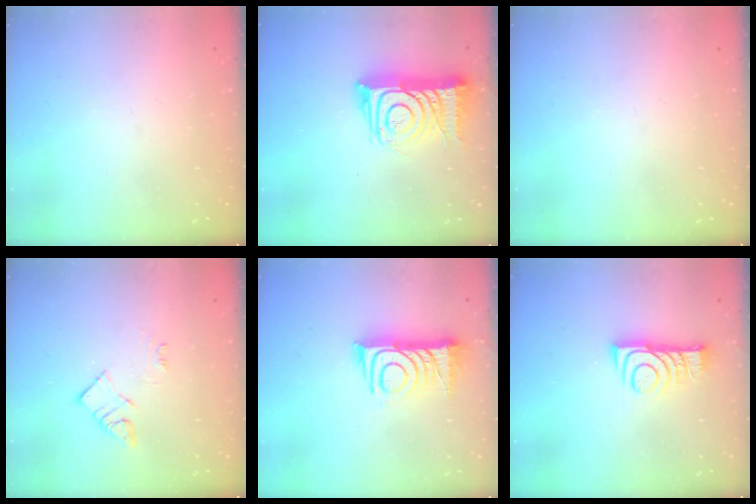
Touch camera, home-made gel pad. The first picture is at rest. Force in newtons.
{"total": 15.4, "press": 15.4, "slide": 1.0}
{"total": 0.0}
{"total": 5.7, "press": 5.7, "slide": 0.2}
{"total": 13.1, "press": 13.0, "slide": 0.9}
{"total": 9.2, "press": 9.2, "slide": 0.5}